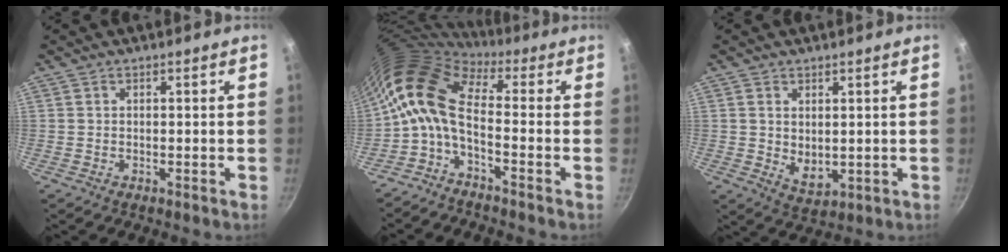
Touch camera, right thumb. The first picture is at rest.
{"total": 10.4, "force": [-0.4, 4.9, 9.1], "torque": [-0.178, 0.026, -0.025]}
{"total": 4.9, "force": [0.8, 3.2, 3.6], "torque": [-0.055, -0.019, 0.023]}